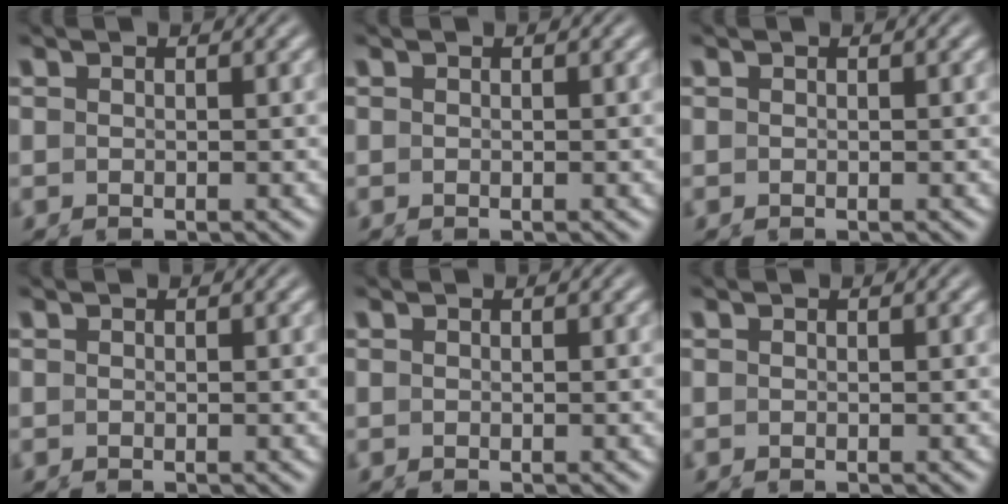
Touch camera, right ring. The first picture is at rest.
{"total": 0.0}
{"total": 0.0}
{"total": 0.0}
{"total": 0.0}
{"total": 0.0}